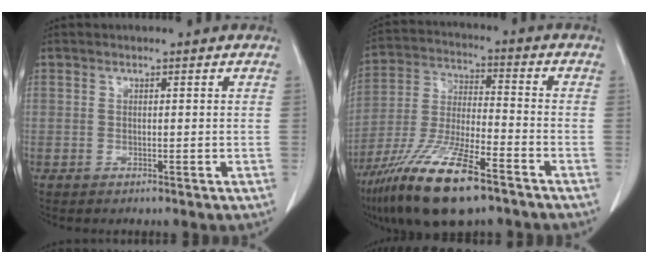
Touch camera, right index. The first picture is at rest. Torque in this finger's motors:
{"motor_torque": [1.09, -1.05, 0.75, 0.21]}